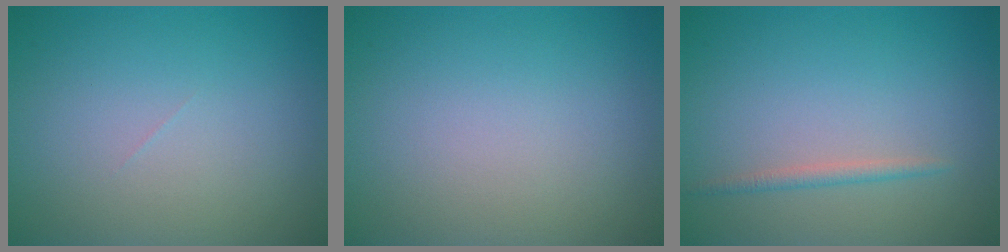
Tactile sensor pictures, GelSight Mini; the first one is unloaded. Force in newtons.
{"total": 0.0}
{"total": 1.1, "press": 1.1, "slide": 0.1}